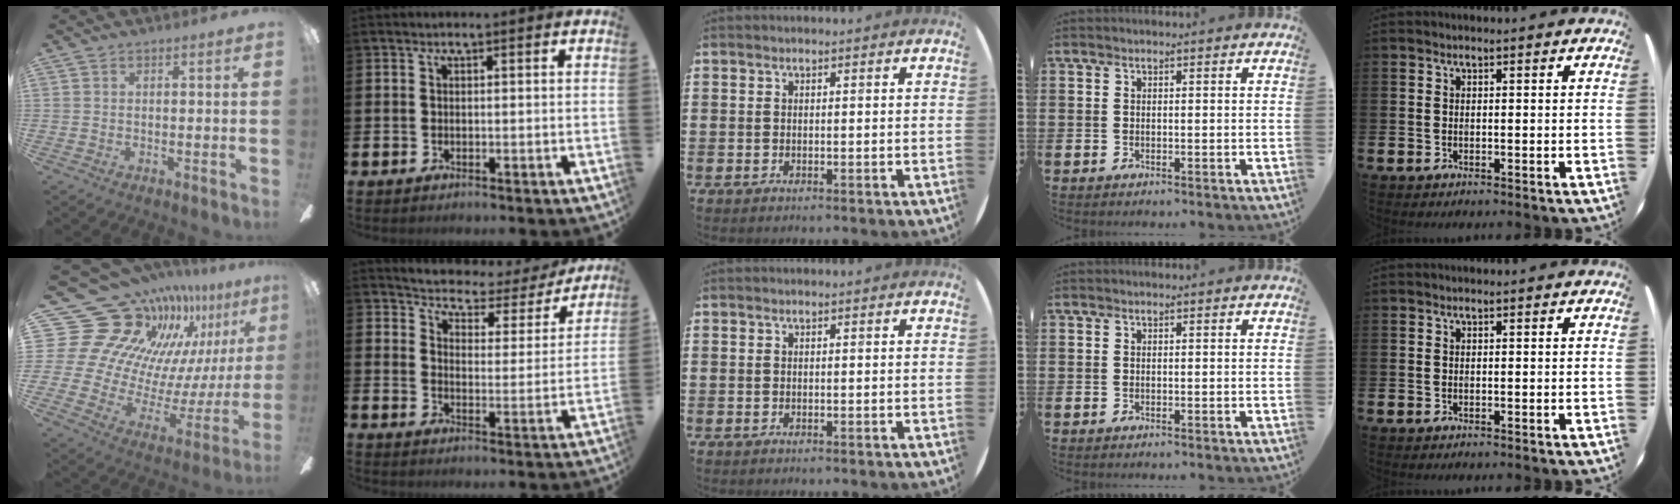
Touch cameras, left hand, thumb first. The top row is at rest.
{"thumb": {"total": 24.6, "force": [16.7, 15.0, 10.0], "torque": [-0.169, -0.157, 0.341]}, "index": {"total": 4.2, "force": [3.9, 1.4, 0.3], "torque": [-0.024, -0.041, 0.059]}}